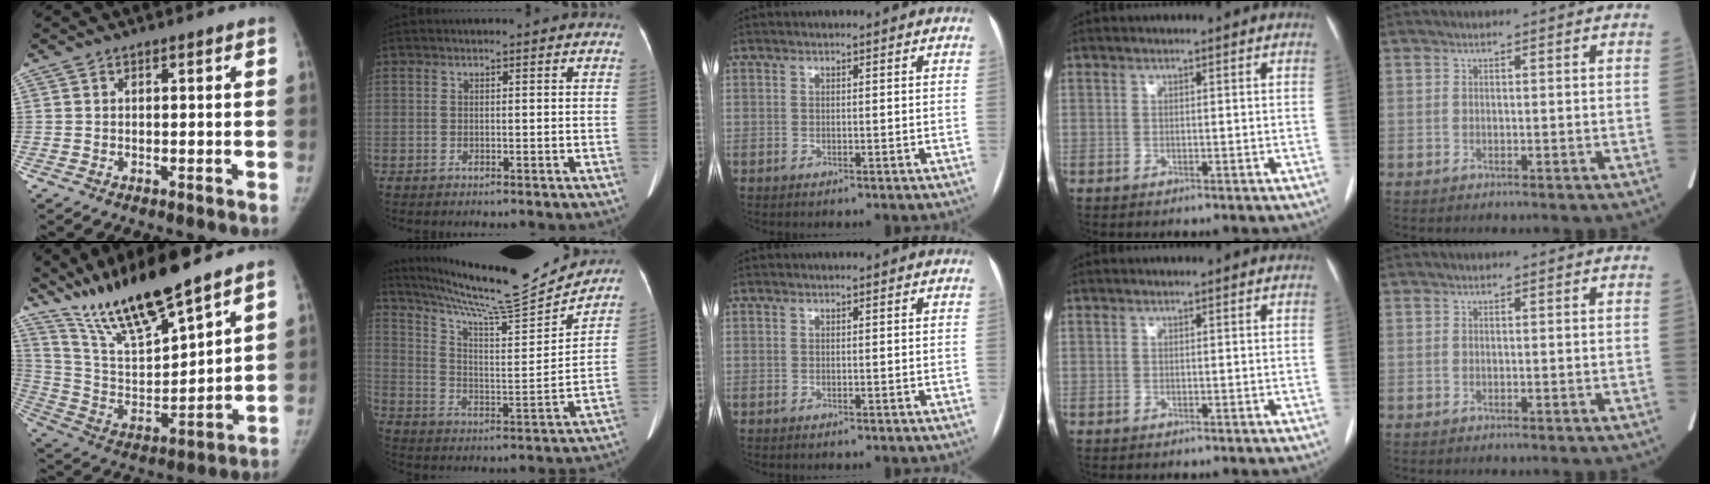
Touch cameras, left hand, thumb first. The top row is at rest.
{"thumb": {"total": 18.3, "force": [14.9, 2.9, 10.1], "torque": [-0.164, -0.078, 0.288]}, "index": {"total": 19.0, "force": [17.9, -0.1, 6.3], "torque": [-0.120, -0.046, 0.275]}}